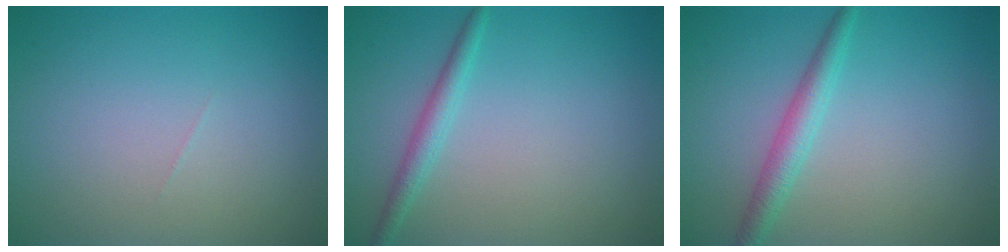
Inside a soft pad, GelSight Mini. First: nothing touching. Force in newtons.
{"total": 1.9, "press": 1.9, "slide": 0.2}
{"total": 2.5, "press": 2.5, "slide": 0.0}